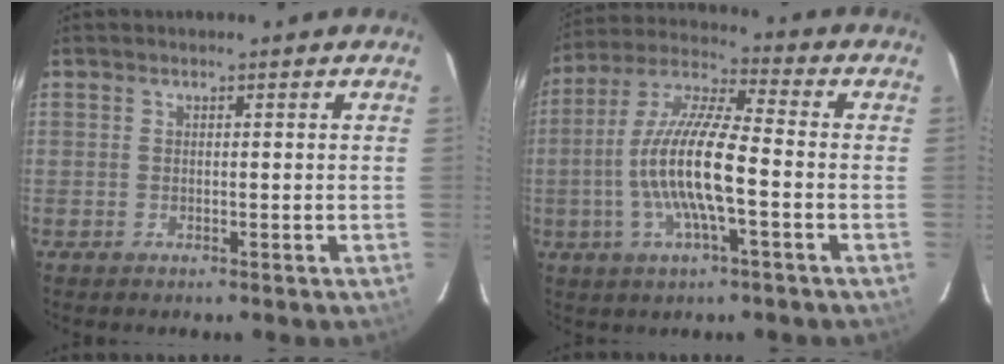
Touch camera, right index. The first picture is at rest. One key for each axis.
{"total": 13.7, "fx": -3.1, "fy": 2.5, "fz": 13.1, "tx": -0.261, "ty": 0.000, "tz": -0.062}